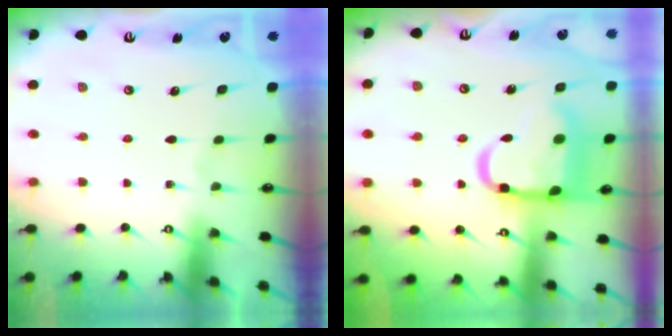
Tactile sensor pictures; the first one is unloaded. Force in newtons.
{"total": 16.5, "press": 16.4, "slide": 1.7}